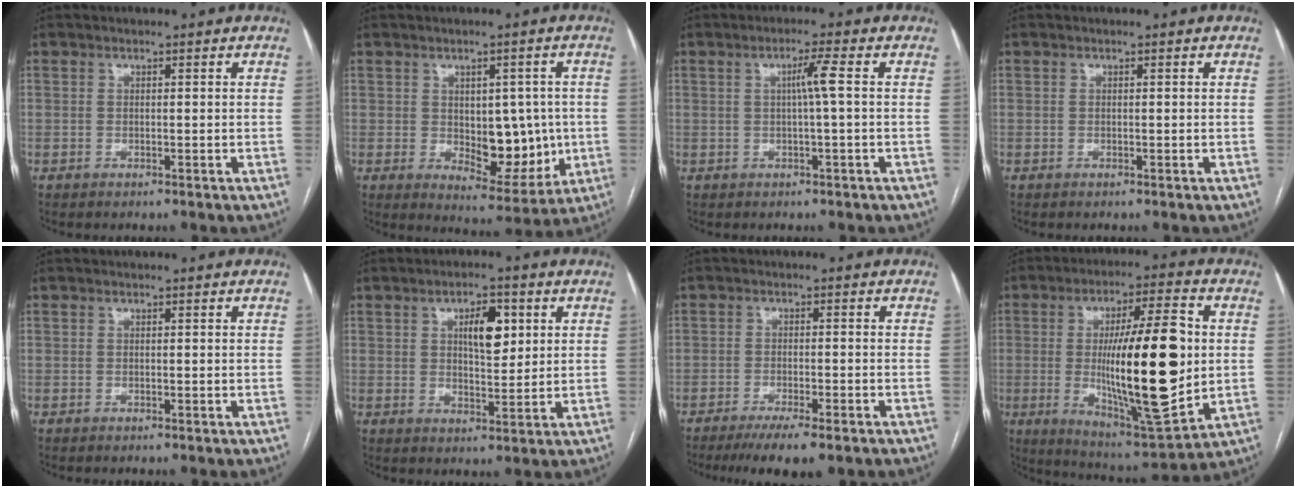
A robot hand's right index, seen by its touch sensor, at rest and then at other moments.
{"total": 9.7, "force": [-0.4, 5.2, 8.1], "torque": [-0.097, 0.001, 0.011]}
{"total": 3.1, "force": [0.3, -0.7, 3.0], "torque": [-0.053, 0.003, 0.005]}
{"total": 0.0}
{"total": 0.0}
{"total": 6.3, "force": [2.1, 2.4, 5.5], "torque": [-0.090, 0.006, 0.039]}
{"total": 7.0, "force": [-5.0, 1.3, 4.6], "torque": [-0.064, -0.012, -0.076]}
{"total": 22.1, "force": [0.1, 4.0, 21.8], "torque": [-0.370, -0.006, 0.007]}